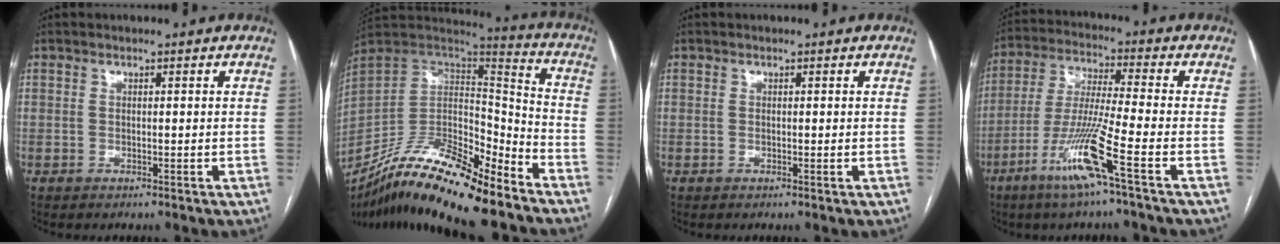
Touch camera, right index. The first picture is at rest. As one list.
[{"total": 21.8, "force": [-17.0, 4.3, 12.9], "torque": [-0.252, 0.001, -0.310]}, {"total": 0.0}, {"total": 11.8, "force": [-5.8, -1.6, 10.1], "torque": [-0.205, -0.023, -0.117]}]